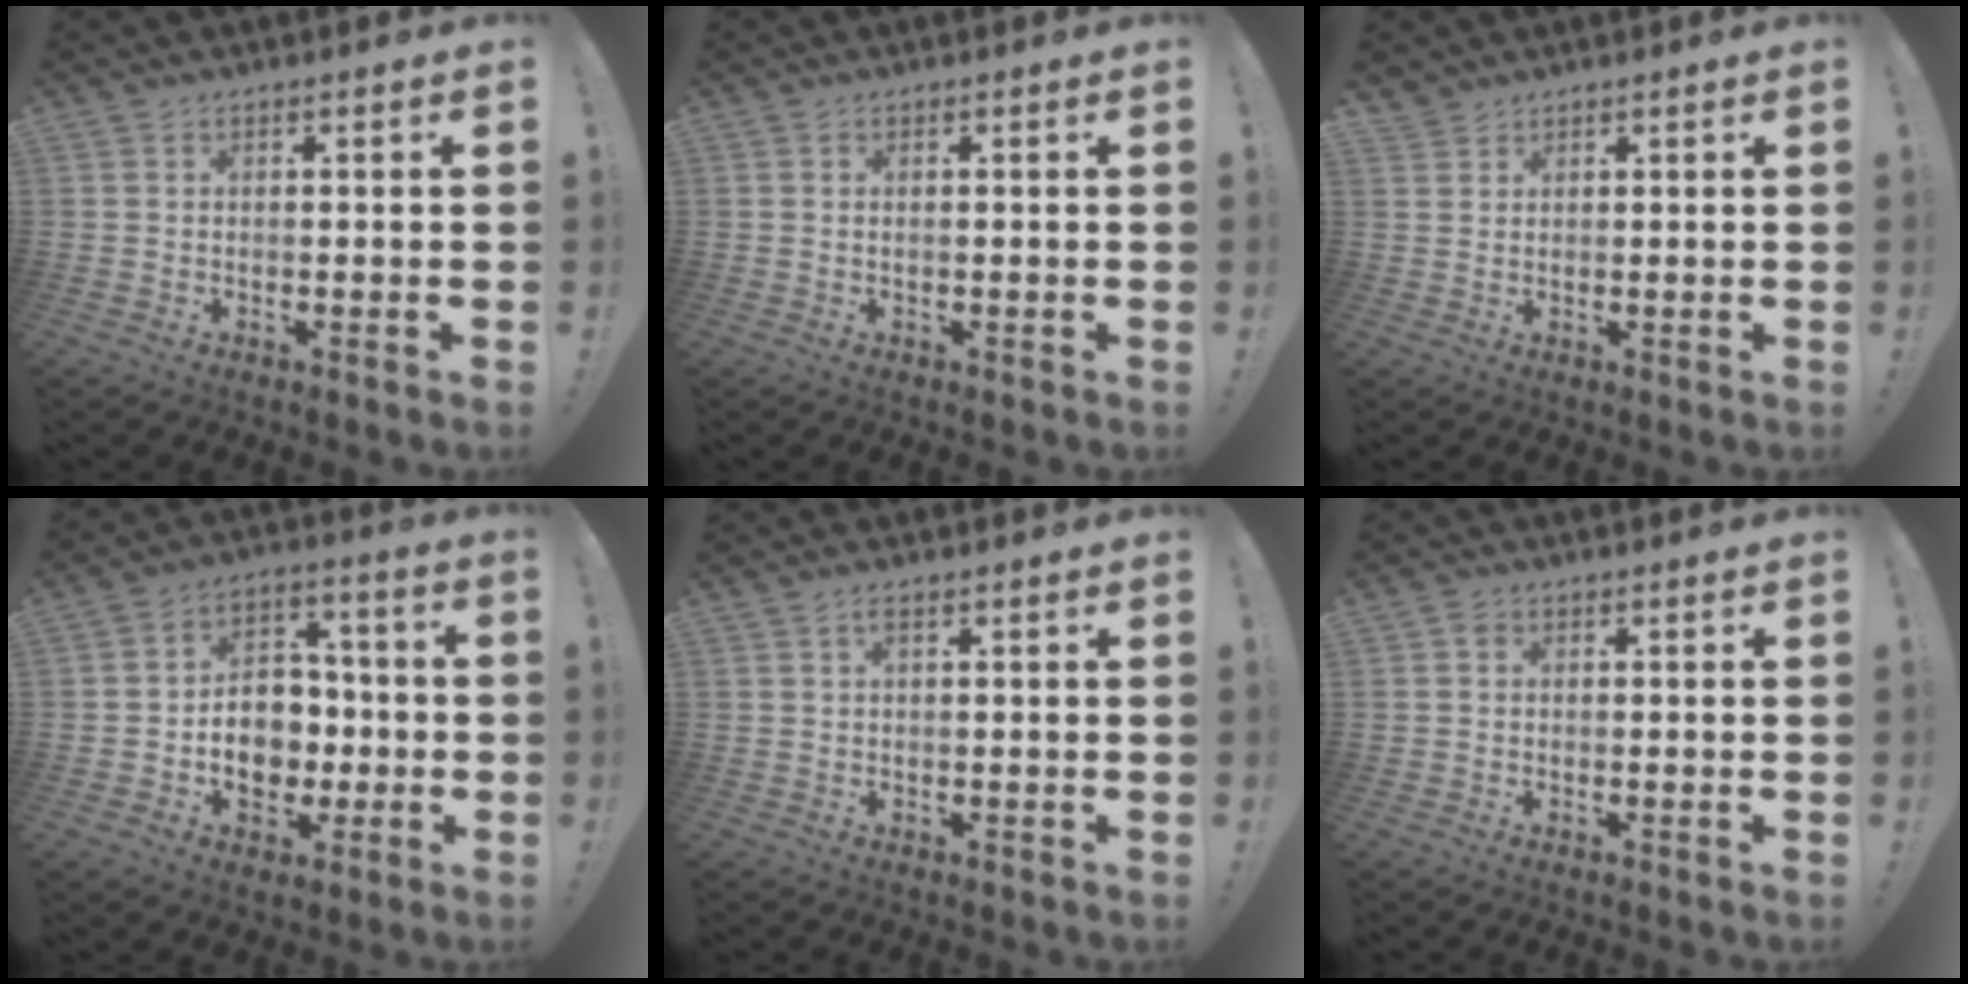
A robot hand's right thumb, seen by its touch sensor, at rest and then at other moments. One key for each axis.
{"total": 0.6, "fx": -0.2, "fy": -0.4, "fz": 0.4, "tx": -0.009, "ty": 0.001, "tz": -0.004}
{"total": 2.4, "fx": 2.1, "fy": 1.2, "fz": 0.0, "tx": -0.001, "ty": -0.013, "tz": 0.040}
{"total": 12.7, "fx": -2.9, "fy": 9.9, "fz": 7.3, "tx": -0.118, "ty": 0.025, "tz": -0.042}
{"total": 1.5, "fx": 0.8, "fy": 0.4, "fz": 1.2, "tx": -0.024, "ty": 0.001, "tz": 0.013}
{"total": 0.9, "fx": 0.2, "fy": 0.9, "fz": 0.3, "tx": -0.004, "ty": 0.003, "tz": 0.002}